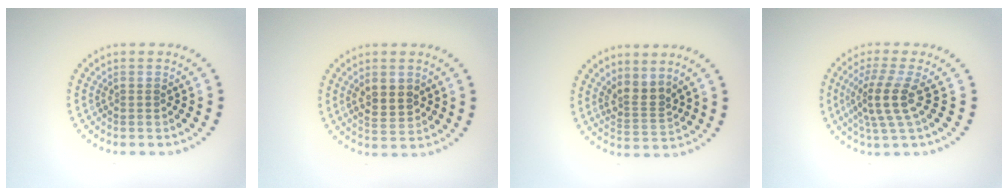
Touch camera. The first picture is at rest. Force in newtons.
{"total": 3.0, "press": 3.0, "slide": 0.1}
{"total": 2.5, "press": 1.8, "slide": 1.7}
{"total": 3.7, "press": 2.8, "slide": 2.4}